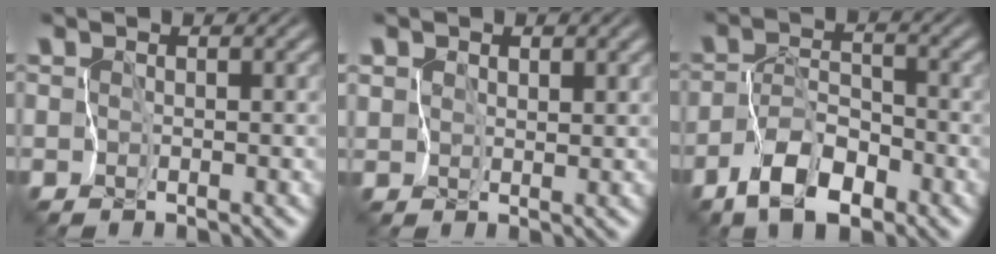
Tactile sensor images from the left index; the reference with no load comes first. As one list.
[{"total": 2.6, "force": [2.0, 1.5, 0.7], "torque": [-0.005, 0.013, 0.026]}, {"total": 5.1, "force": [-3.3, 2.2, 3.2], "torque": [-0.055, 0.007, -0.063]}]